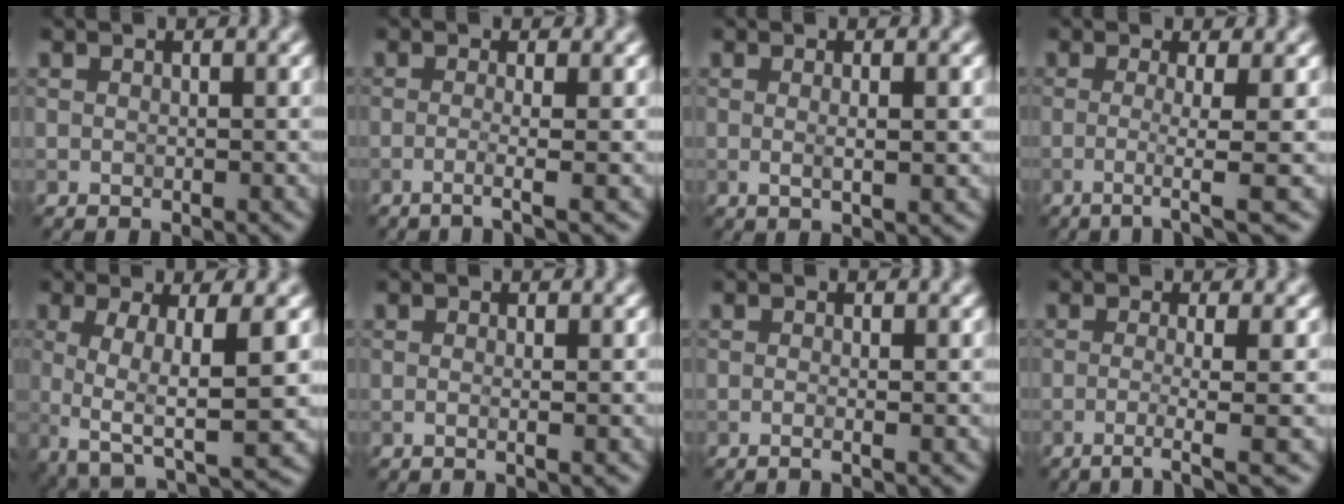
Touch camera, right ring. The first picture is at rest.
{"total": 2.5, "force": [-0.7, 0.7, 2.3], "torque": [-0.025, -0.005, -0.027]}
{"total": 2.3, "force": [0.1, 0.5, 2.2], "torque": [-0.033, -0.002, -0.001]}
{"total": 3.7, "force": [-0.6, 0.6, 3.6], "torque": [-0.055, -0.006, -0.021]}
{"total": 7.4, "force": [-0.3, 2.4, 7.0], "torque": [-0.111, -0.009, -0.007]}
{"total": 1.9, "force": [0.1, 0.9, 1.7], "torque": [-0.005, -0.005, -0.023]}
{"total": 1.8, "force": [-0.1, 0.9, 1.6], "torque": [-0.002, -0.011, -0.024]}
{"total": 3.8, "force": [-1.1, 0.8, 3.5], "torque": [-0.046, -0.003, -0.031]}